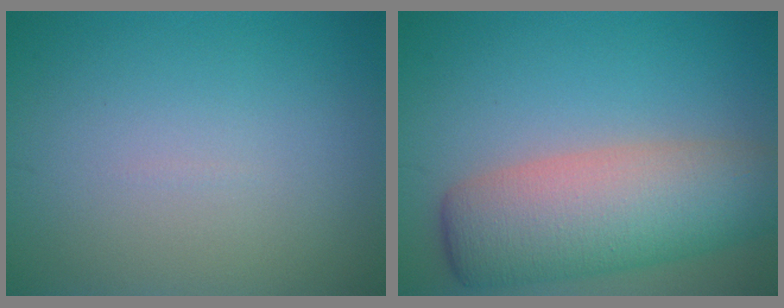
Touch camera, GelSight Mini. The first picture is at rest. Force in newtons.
{"total": 9.0, "press": 9.0, "slide": 0.4}